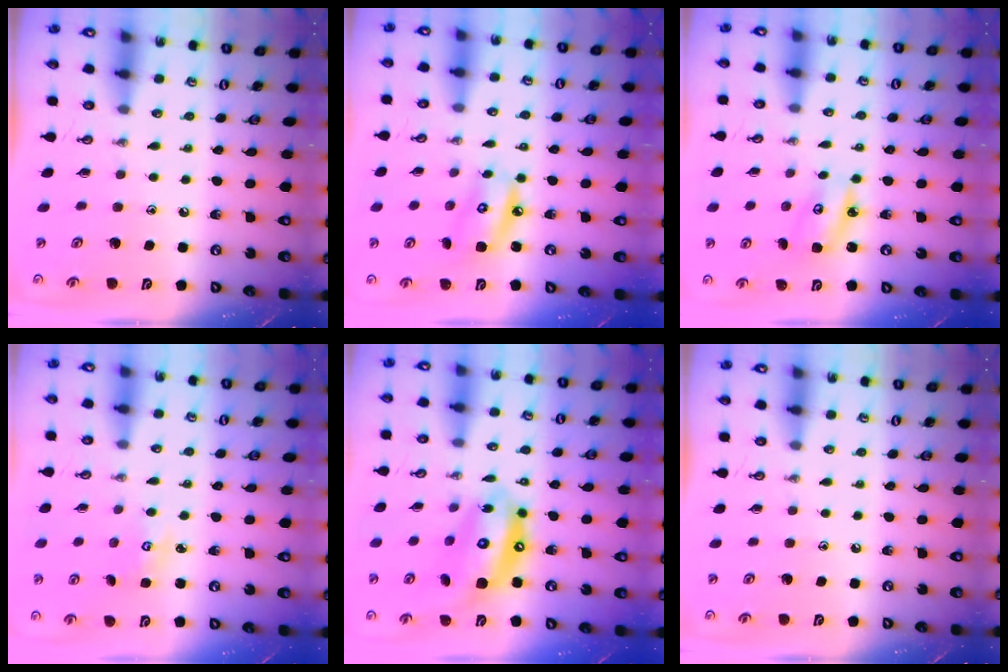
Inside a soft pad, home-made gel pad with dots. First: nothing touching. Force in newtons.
{"total": 8.5, "press": 8.4, "slide": 0.8}
{"total": 4.3, "press": 4.3, "slide": 0.4}
{"total": 3.1, "press": 3.1, "slide": 0.3}
{"total": 14.7, "press": 14.6, "slide": 1.7}
{"total": 0.0}